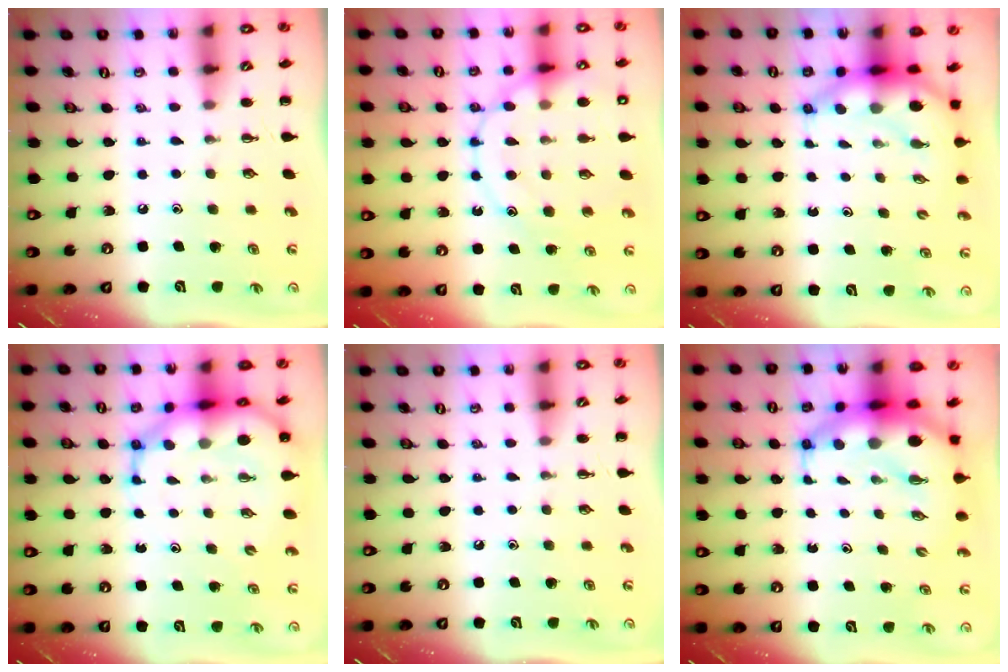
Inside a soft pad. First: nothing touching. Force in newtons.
{"total": 16.5, "press": 16.3, "slide": 2.2}
{"total": 6.9, "press": 6.8, "slide": 1.2}
{"total": 11.5, "press": 11.0, "slide": 3.3}
{"total": 0.0}
{"total": 10.7, "press": 10.3, "slide": 2.7}